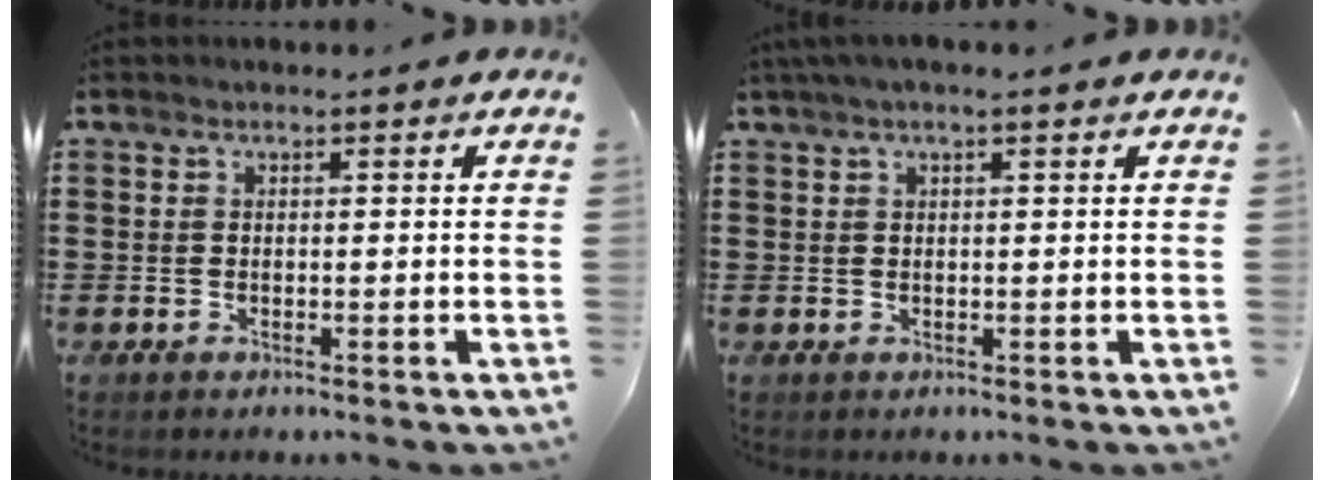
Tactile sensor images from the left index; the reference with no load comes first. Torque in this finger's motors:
{"motor_torque": [2.14, 0.00, 0.35, 0.09]}